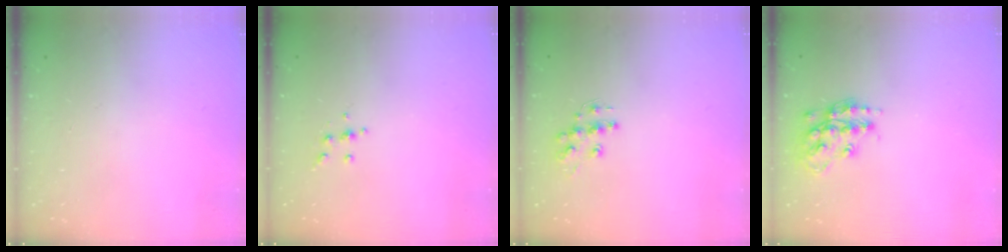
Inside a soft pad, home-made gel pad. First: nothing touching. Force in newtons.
{"total": 4.1, "press": 4.0, "slide": 1.0}
{"total": 9.8, "press": 9.8, "slide": 0.6}
{"total": 16.1, "press": 16.1, "slide": 1.0}